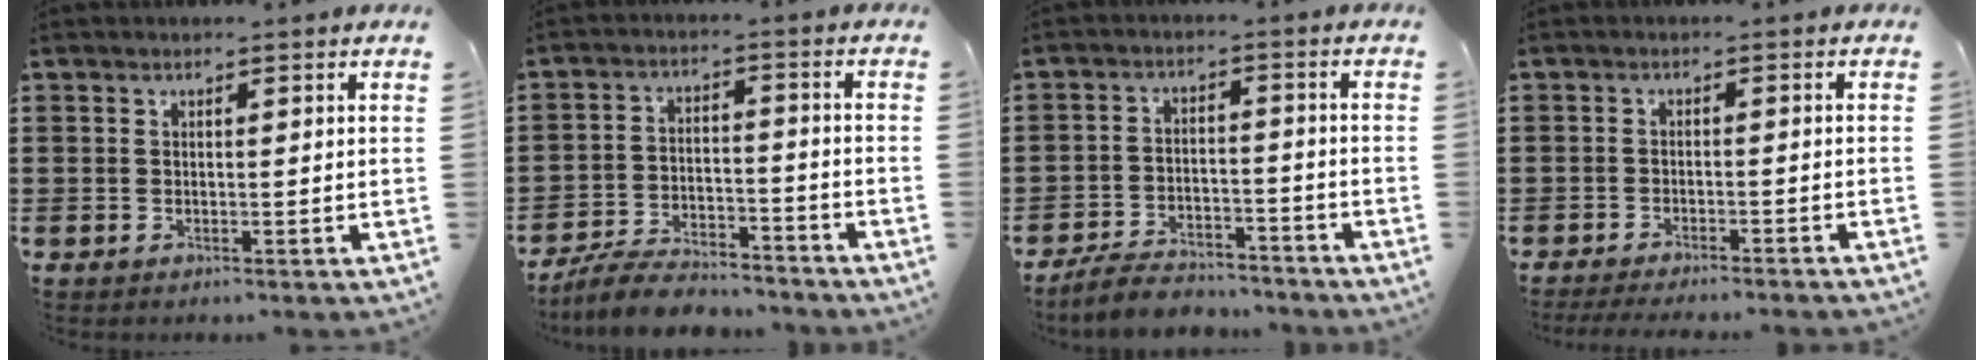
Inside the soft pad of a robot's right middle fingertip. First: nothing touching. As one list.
[{"total": 7.0, "force": [-6.6, 1.3, 2.1], "torque": [-0.040, 0.011, -0.127]}, {"total": 5.3, "force": [-5.1, 1.1, 1.1], "torque": [-0.023, 0.009, -0.101]}, {"total": 2.3, "force": [-2.2, -0.1, 0.6], "torque": [-0.010, 0.001, -0.045]}]